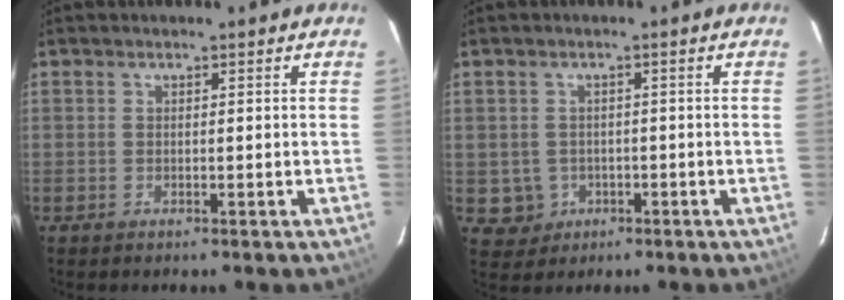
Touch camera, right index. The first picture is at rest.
{"total": 4.4, "force": [-0.9, 4.3, 0.5], "torque": [-0.019, 0.012, -0.002]}